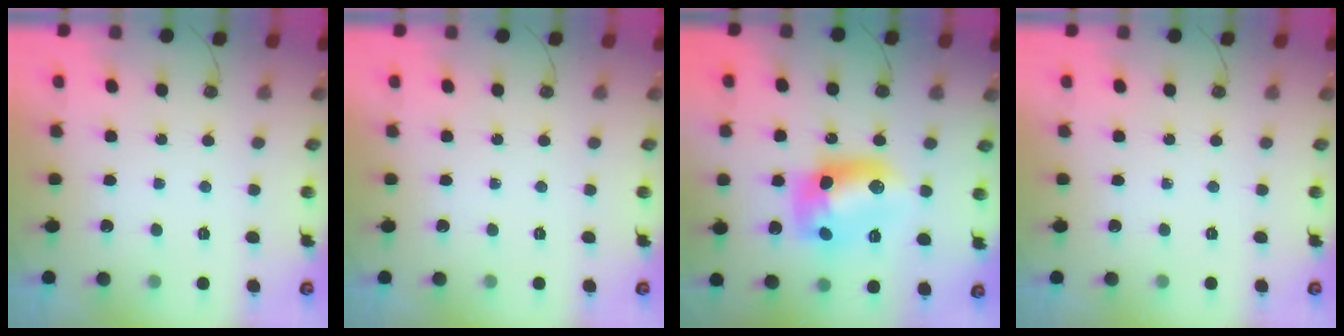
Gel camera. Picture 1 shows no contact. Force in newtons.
{"total": 0.0}
{"total": 13.0, "press": 13.0, "slide": 0.8}
{"total": 0.0}